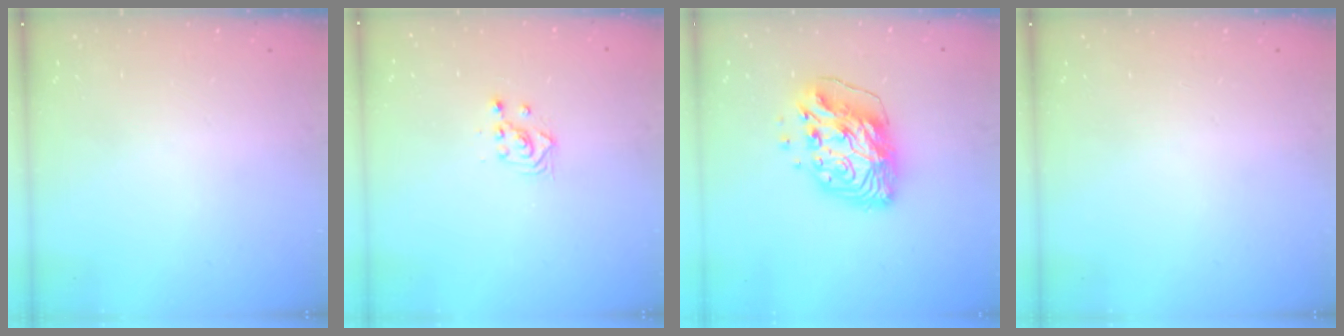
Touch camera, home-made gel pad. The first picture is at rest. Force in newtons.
{"total": 2.3, "press": 2.3, "slide": 0.2}
{"total": 14.8, "press": 14.7, "slide": 1.7}
{"total": 0.0}